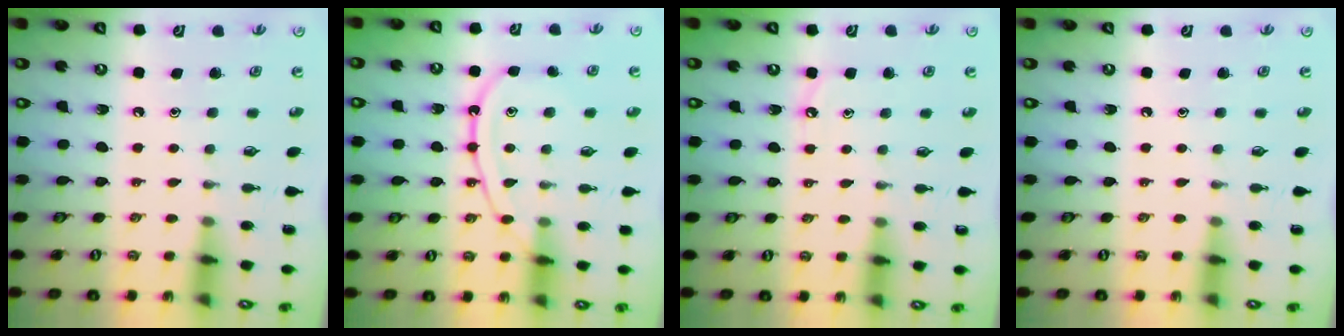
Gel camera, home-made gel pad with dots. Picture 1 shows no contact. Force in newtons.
{"total": 10.9, "press": 10.9, "slide": 1.4}
{"total": 3.5, "press": 3.4, "slide": 0.5}
{"total": 0.0}